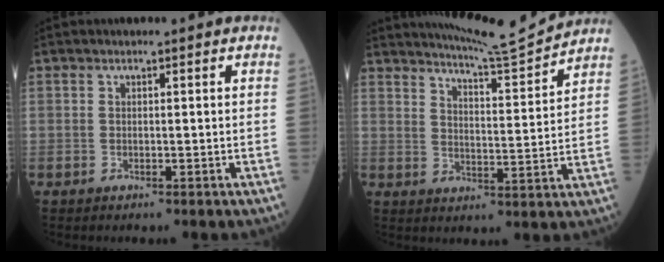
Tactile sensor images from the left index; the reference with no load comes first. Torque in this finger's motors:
{"motor_torque": [0.24, -0.45, -0.01, 0.01]}